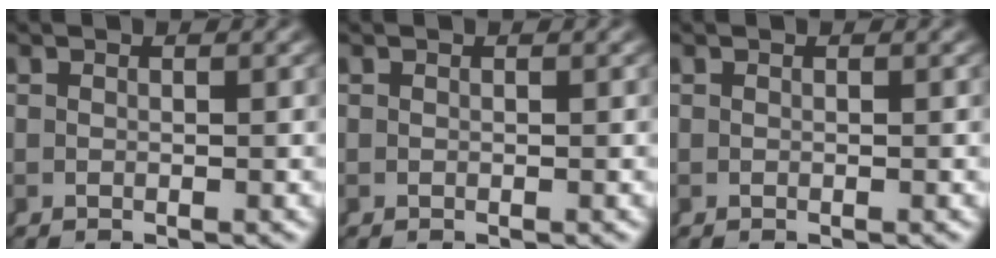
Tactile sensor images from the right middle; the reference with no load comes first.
{"total": 0.0}
{"total": 0.0}